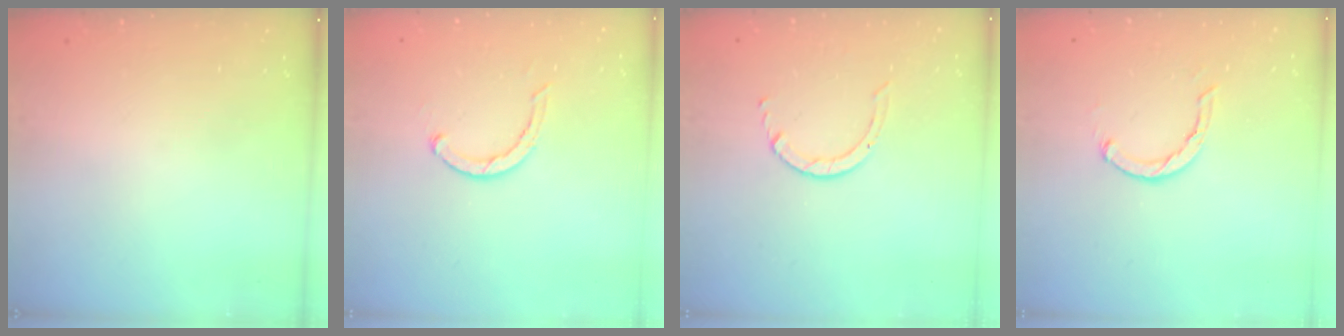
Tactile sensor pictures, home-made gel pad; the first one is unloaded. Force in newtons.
{"total": 2.6, "press": 2.5, "slide": 0.4}
{"total": 2.5, "press": 2.4, "slide": 0.3}
{"total": 2.1, "press": 2.1, "slide": 0.3}